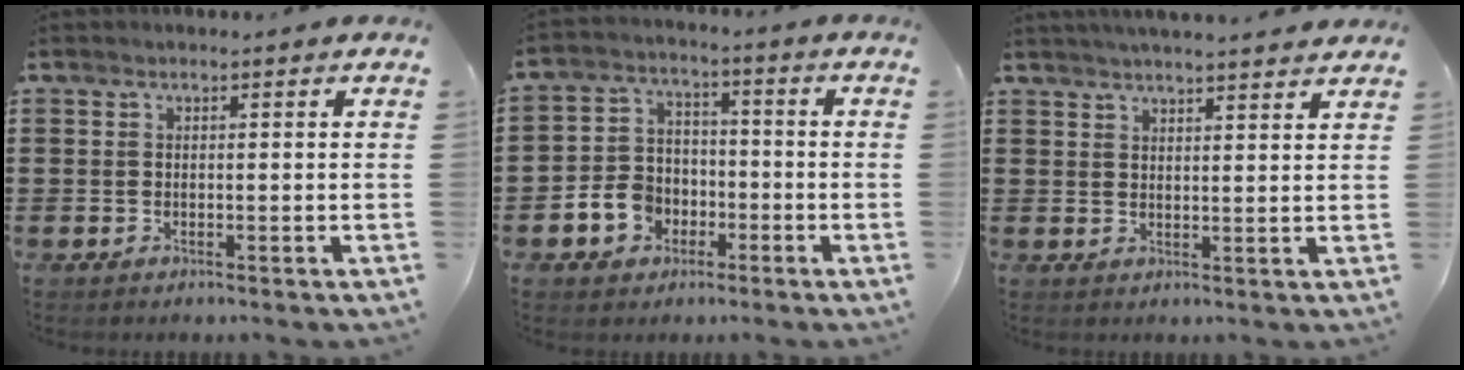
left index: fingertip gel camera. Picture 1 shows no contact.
{"total": 6.0, "force": [-2.7, 5.0, 1.7], "torque": [-0.054, 0.016, -0.052]}
{"total": 3.1, "force": [3.1, -0.4, 0.5], "torque": [-0.018, -0.010, 0.055]}